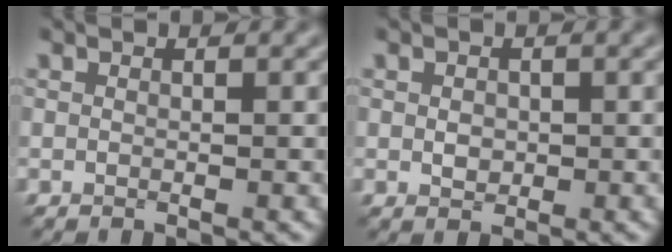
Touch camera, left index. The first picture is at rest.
{"total": 1.3, "force": [-0.1, 1.0, 0.8], "torque": [-0.018, -0.001, -0.002]}